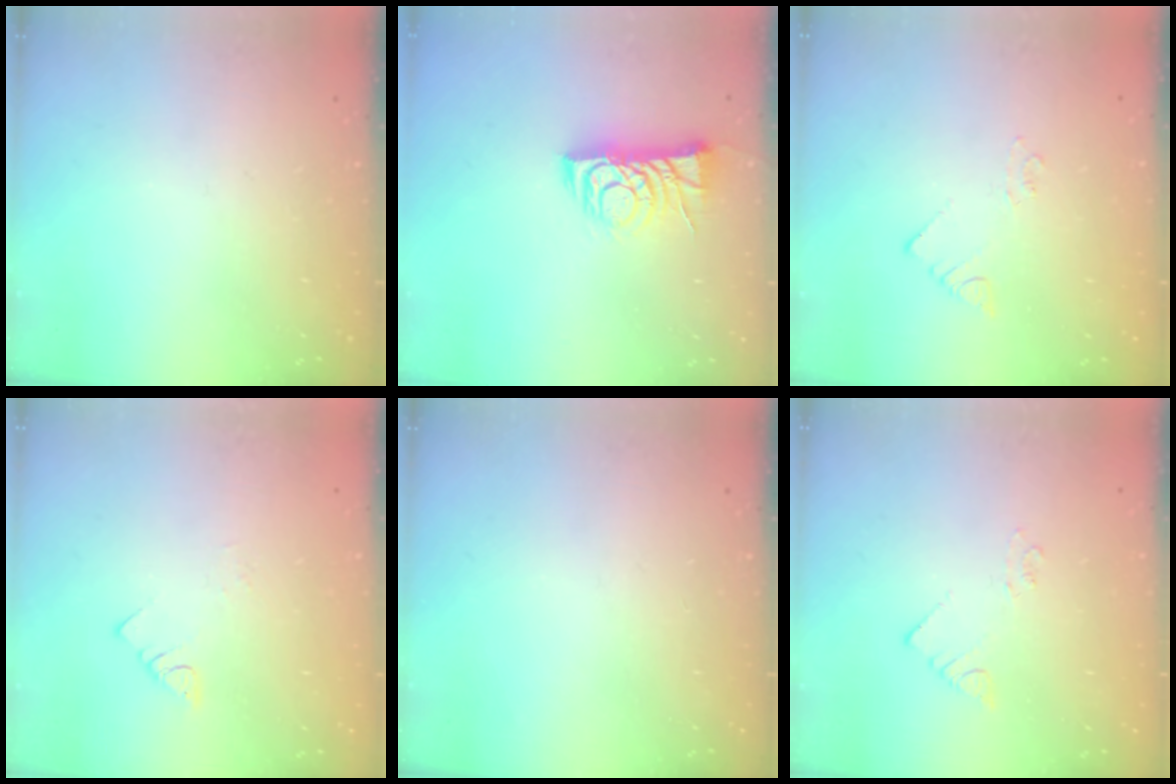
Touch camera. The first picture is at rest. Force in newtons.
{"total": 8.2, "press": 8.1, "slide": 0.8}
{"total": 1.9, "press": 1.9, "slide": 0.1}
{"total": 2.5, "press": 2.5, "slide": 0.4}
{"total": 0.0}
{"total": 2.1, "press": 2.1, "slide": 0.1}